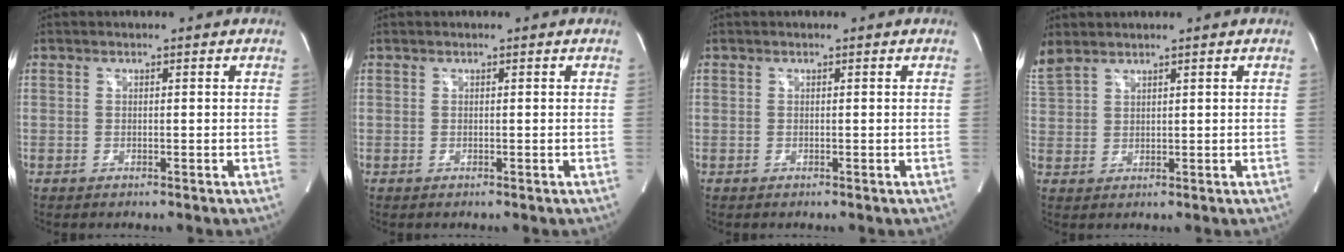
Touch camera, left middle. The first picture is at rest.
{"total": 0.0}
{"total": 0.0}
{"total": 4.2, "force": [3.8, 1.0, 1.4], "torque": [-0.052, 0.020, 0.093]}